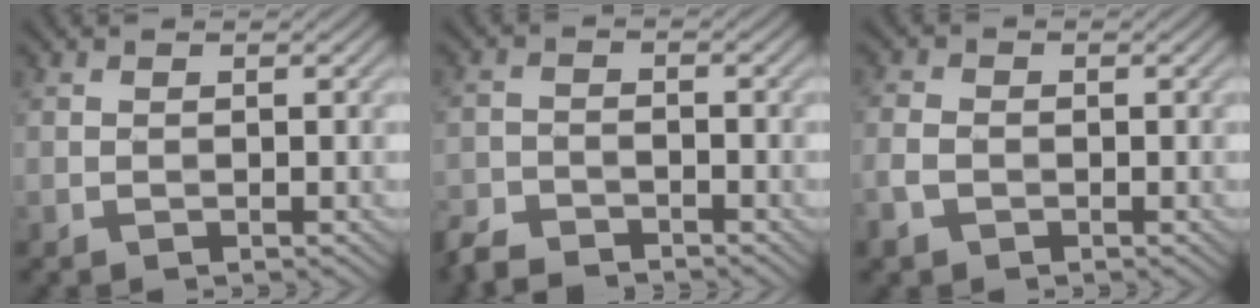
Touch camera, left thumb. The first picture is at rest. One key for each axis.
{"total": 4.1, "fx": -3.7, "fy": 1.2, "fz": 1.2, "tx": -0.023, "ty": -0.008, "tz": -0.082}
{"total": 3.1, "fx": -1.3, "fy": 2.2, "fz": 1.7, "tx": -0.050, "ty": -0.005, "tz": -0.034}